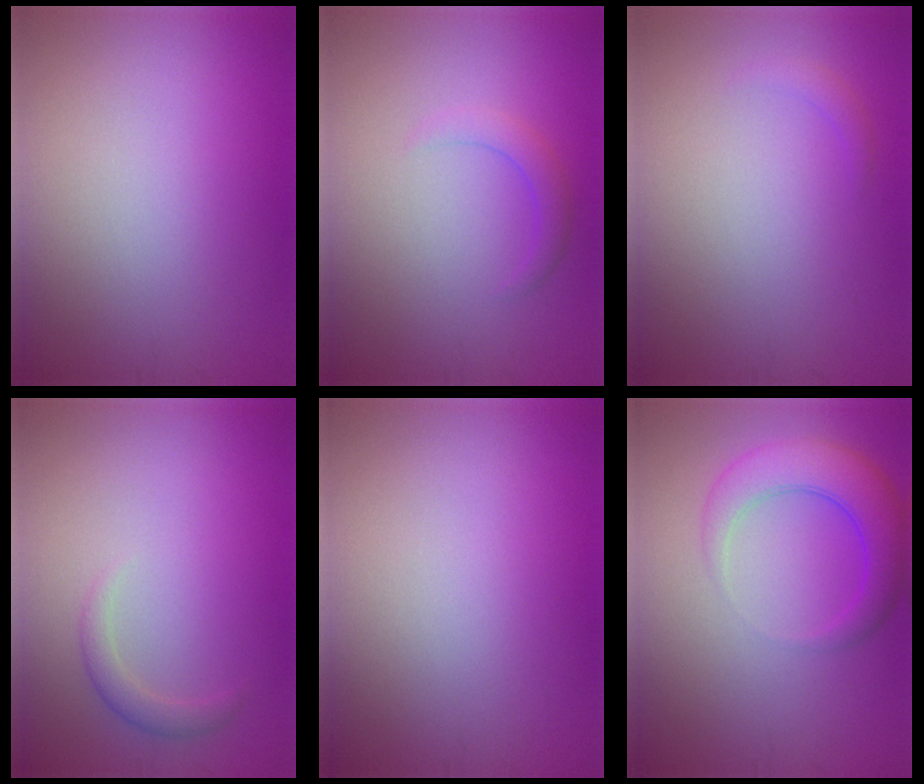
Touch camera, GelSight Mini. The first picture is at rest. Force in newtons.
{"total": 1.8, "press": 1.8, "slide": 0.2}
{"total": 0.9, "press": 0.9, "slide": 0.0}
{"total": 1.5, "press": 1.5, "slide": 0.1}
{"total": 0.0}
{"total": 5.0, "press": 5.0, "slide": 0.4}